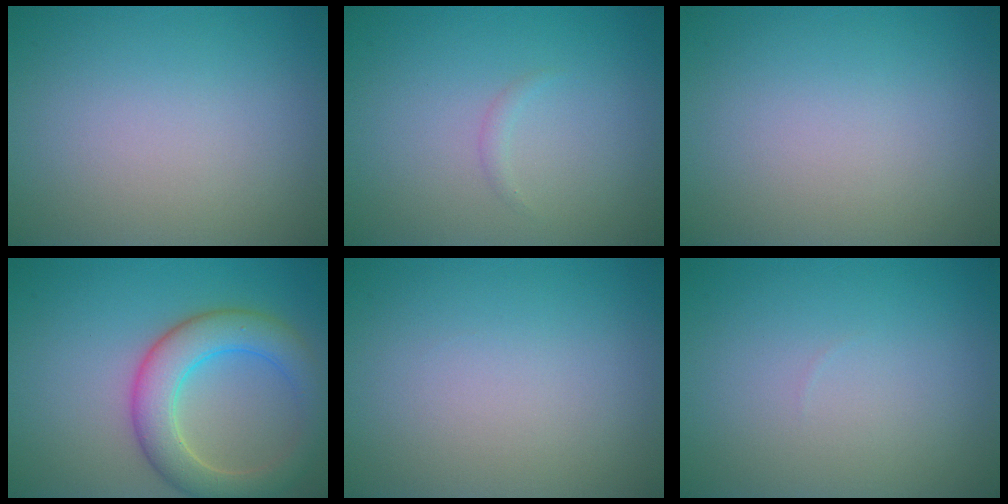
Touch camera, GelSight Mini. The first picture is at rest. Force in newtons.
{"total": 0.6, "press": 0.6, "slide": 0.0}
{"total": 0.0}
{"total": 6.0, "press": 6.0, "slide": 0.6}
{"total": 0.0}
{"total": 0.0}